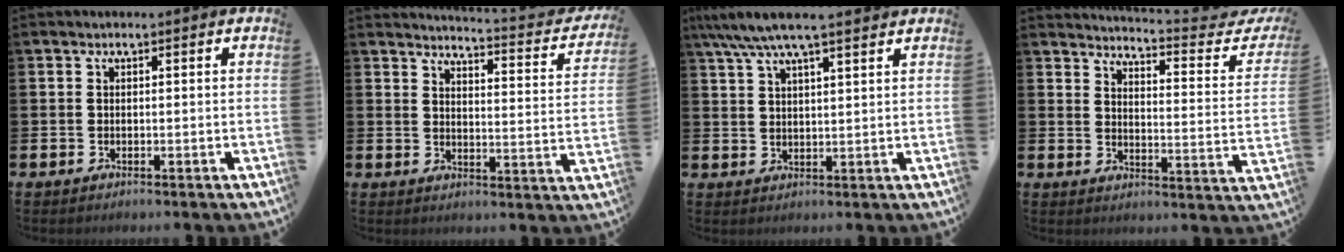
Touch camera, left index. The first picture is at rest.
{"total": 3.3, "force": [3.2, 0.0, 0.9], "torque": [-0.018, -0.041, 0.044]}
{"total": 5.9, "force": [5.0, 0.8, 3.0], "torque": [-0.067, -0.014, 0.090]}
{"total": 3.9, "force": [3.5, -0.1, 1.5], "torque": [-0.026, -0.044, 0.045]}